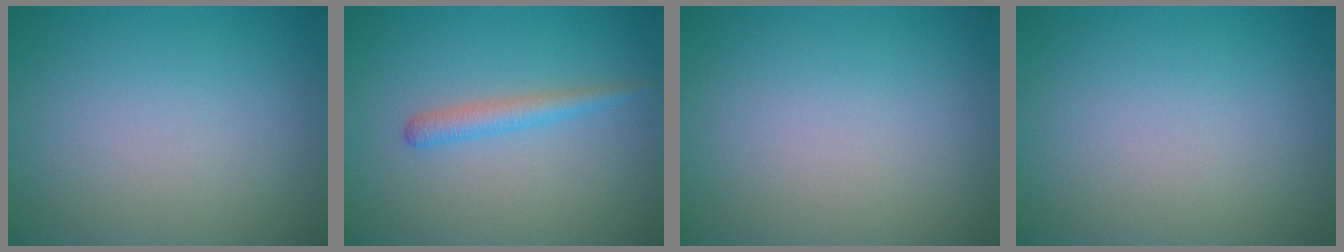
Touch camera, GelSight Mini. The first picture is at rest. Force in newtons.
{"total": 1.8, "press": 1.8, "slide": 0.1}
{"total": 0.0}
{"total": 0.0}